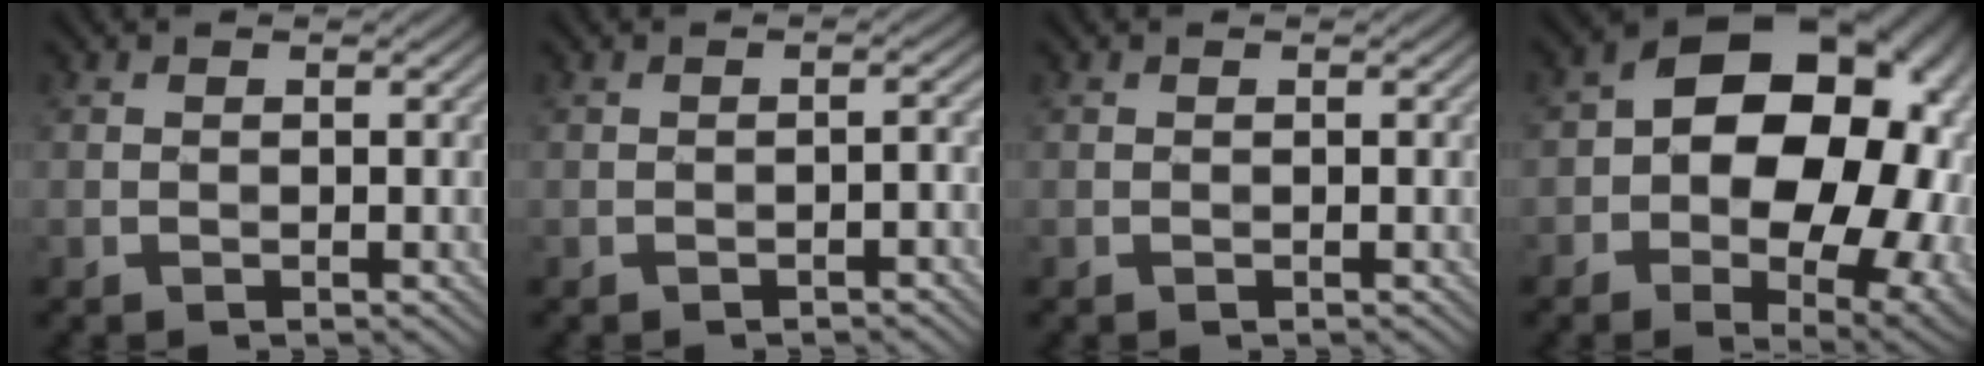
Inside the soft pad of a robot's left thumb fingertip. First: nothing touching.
{"total": 0.9, "force": [-0.8, 0.0, 0.5], "torque": [-0.007, 0.008, -0.012]}
{"total": 0.0}
{"total": 20.5, "force": [0.0, 13.8, 15.1], "torque": [-0.205, -0.020, 0.021]}